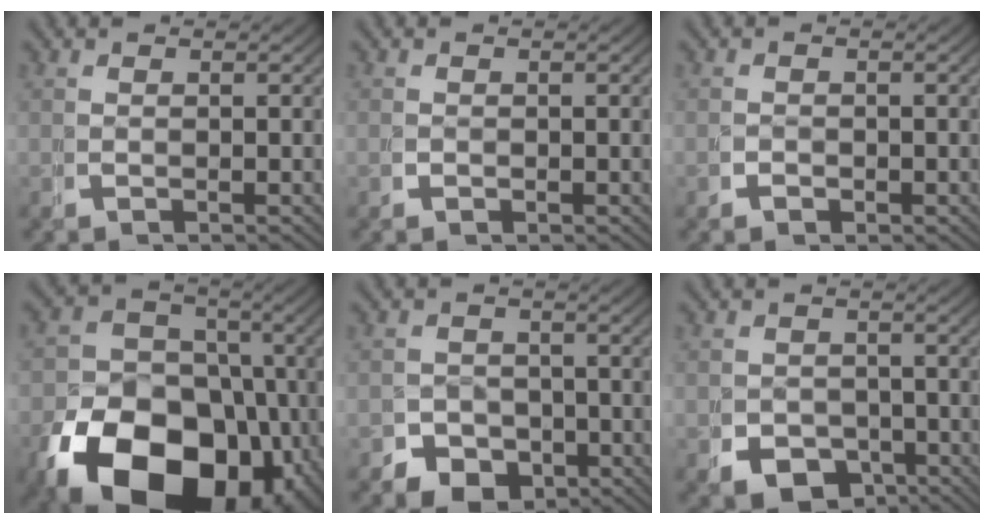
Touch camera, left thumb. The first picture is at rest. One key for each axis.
{"total": 0.8, "fx": -0.1, "fy": 0.7, "fz": 0.4, "tx": -0.011, "ty": -0.006, "tz": -0.001}
{"total": 1.1, "fx": -0.5, "fy": 0.9, "fz": 0.4, "tx": -0.005, "ty": -0.003, "tz": -0.010}
{"total": 21.1, "fx": -7.1, "fy": 14.5, "fz": 13.6, "tx": -0.245, "ty": -0.081, "tz": -0.091}
{"total": 6.7, "fx": -3.7, "fy": 5.2, "fz": 2.2, "tx": -0.023, "ty": -0.024, "tz": -0.058}
{"total": 6.4, "fx": -3.7, "fy": 4.7, "fz": 2.4, "tx": -0.032, "ty": -0.028, "tz": -0.056}